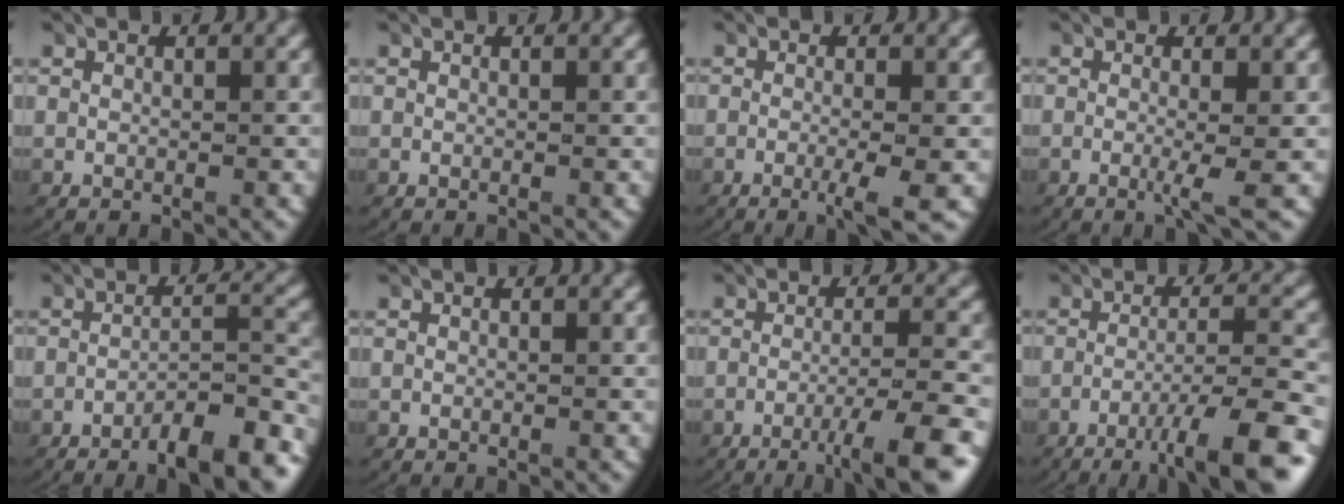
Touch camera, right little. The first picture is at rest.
{"total": 0.0}
{"total": 3.4, "force": [-1.7, 0.3, 2.9], "torque": [-0.042, -0.006, -0.032]}
{"total": 1.9, "force": [-0.5, 0.0, 1.9], "torque": [-0.033, -0.005, -0.015]}
{"total": 6.7, "force": [-5.4, 1.5, 3.7], "torque": [-0.041, 0.000, -0.085]}
{"total": 0.0}
{"total": 6.8, "force": [-4.3, 1.2, 5.1], "torque": [-0.067, 0.000, -0.069]}
{"total": 8.5, "force": [-5.2, 1.7, 6.5], "torque": [-0.087, -0.002, -0.079]}